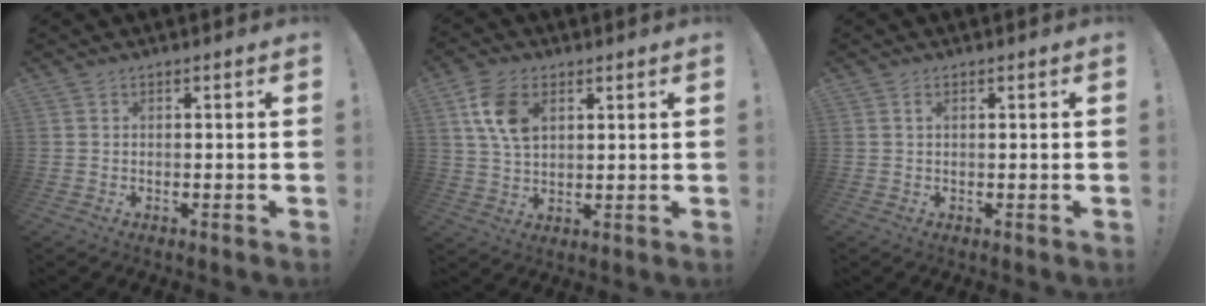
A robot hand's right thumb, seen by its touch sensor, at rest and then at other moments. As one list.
[{"total": 10.2, "force": [4.2, 6.4, 6.8], "torque": [-0.129, -0.007, 0.080]}, {"total": 0.8, "force": [0.3, 0.3, 0.7], "torque": [-0.017, 0.003, 0.006]}]